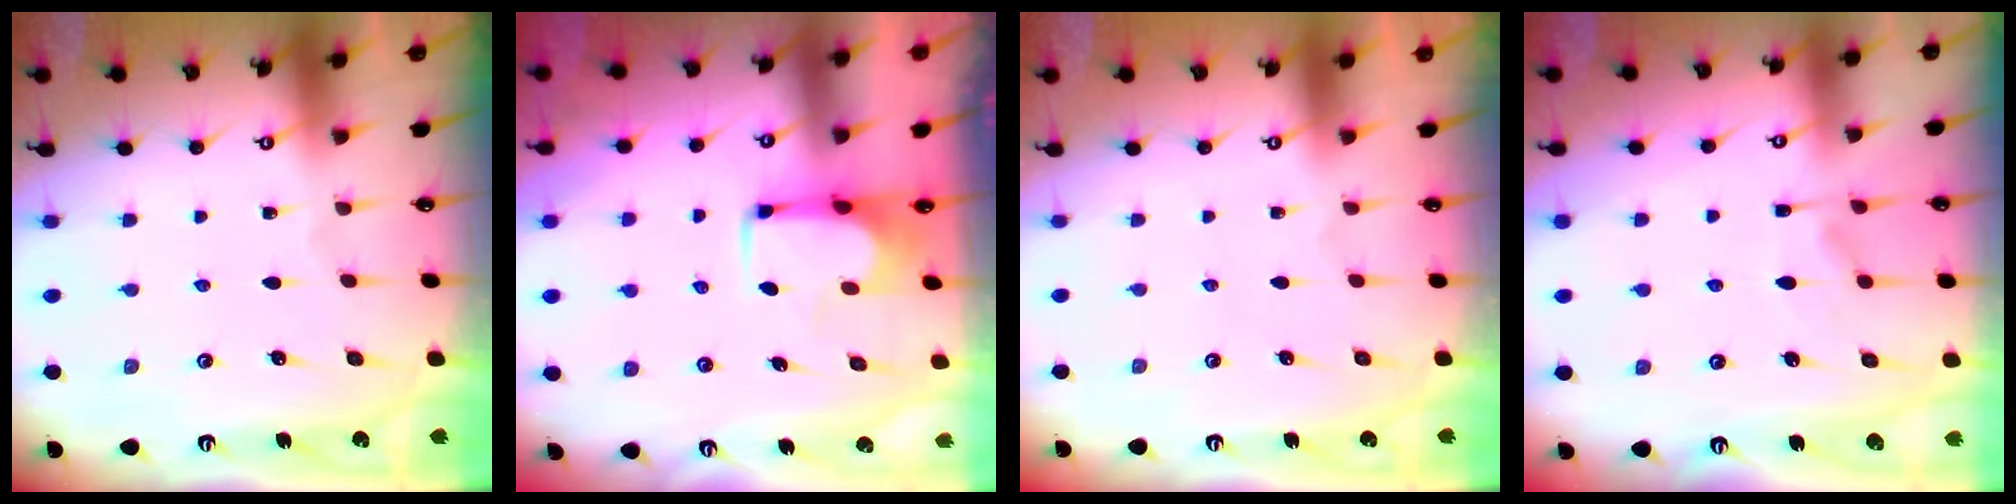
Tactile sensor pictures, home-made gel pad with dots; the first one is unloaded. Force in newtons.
{"total": 0.0}
{"total": 1.5, "press": 1.4, "slide": 0.6}
{"total": 1.3, "press": 0.6, "slide": 1.1}